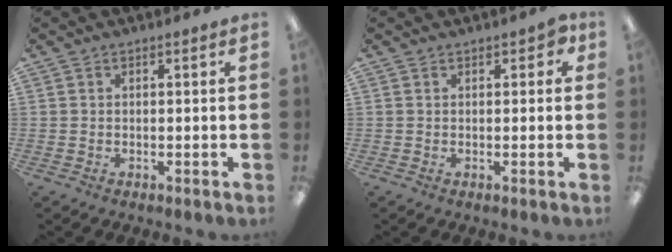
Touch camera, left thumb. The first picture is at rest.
{"total": 2.7, "force": [1.2, 1.6, 1.8], "torque": [-0.020, 0.000, 0.019]}